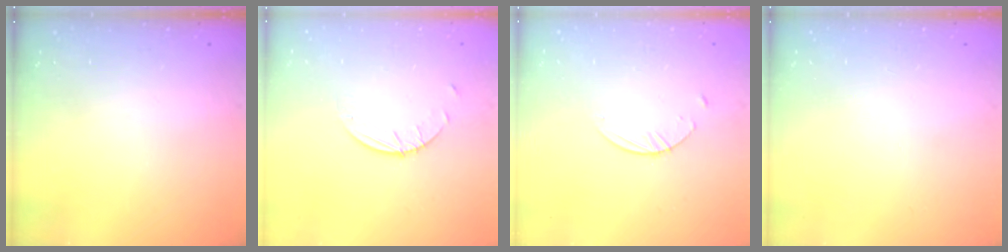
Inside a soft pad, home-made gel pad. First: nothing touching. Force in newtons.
{"total": 2.6, "press": 2.6, "slide": 0.2}
{"total": 2.7, "press": 2.6, "slide": 0.3}
{"total": 0.0}